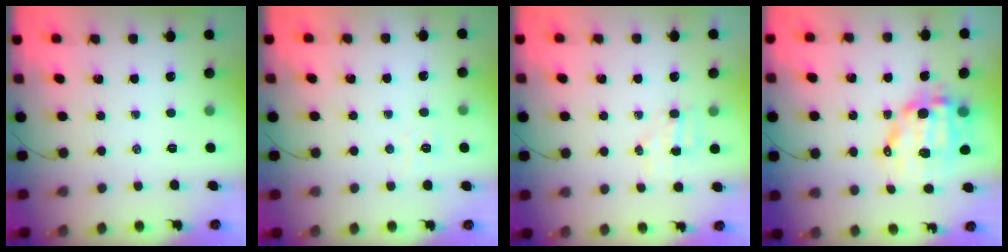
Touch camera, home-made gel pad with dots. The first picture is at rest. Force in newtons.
{"total": 2.4, "press": 2.3, "slide": 0.8}
{"total": 4.7, "press": 4.6, "slide": 1.2}
{"total": 11.8, "press": 11.5, "slide": 2.6}